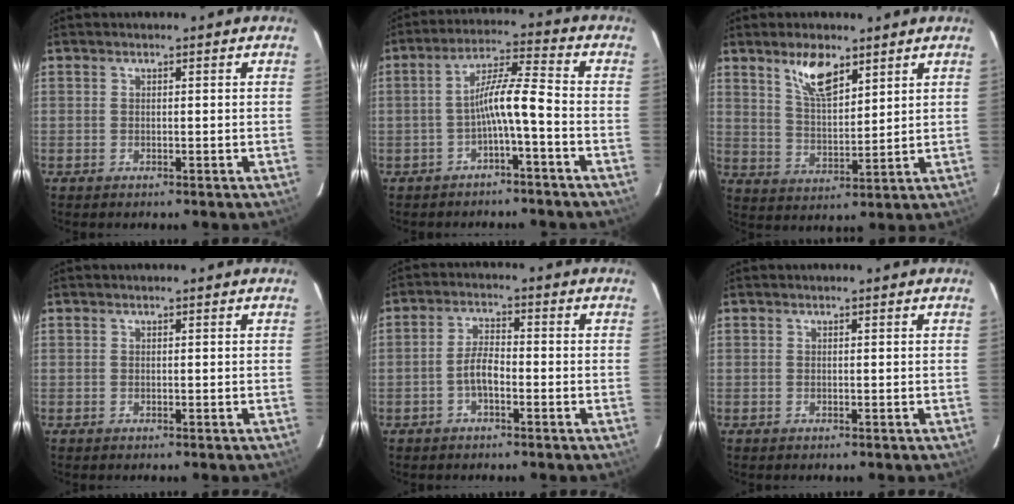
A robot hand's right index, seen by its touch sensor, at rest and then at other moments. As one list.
[{"total": 6.7, "force": [-2.8, 0.1, 6.1], "torque": [-0.129, 0.016, -0.049]}, {"total": 8.4, "force": [5.5, 3.2, 5.5], "torque": [-0.095, 0.001, 0.109]}, {"total": 0.0}, {"total": 4.0, "force": [-1.8, 1.5, 3.2], "torque": [-0.069, 0.011, -0.035]}, {"total": 0.0}]